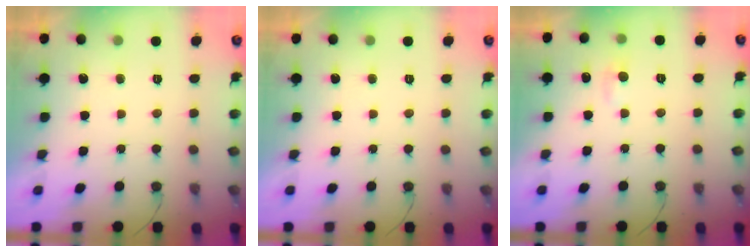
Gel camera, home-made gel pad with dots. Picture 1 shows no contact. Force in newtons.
{"total": 0.0}
{"total": 4.8, "press": 4.7, "slide": 0.6}